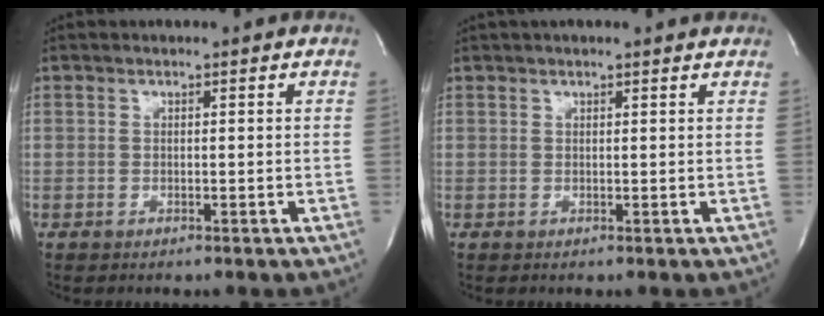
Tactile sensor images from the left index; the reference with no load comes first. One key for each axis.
{"total": 4.4, "fx": 3.9, "fy": 0.7, "fz": 1.8, "tx": -0.026, "ty": 0.030, "tz": 0.046}